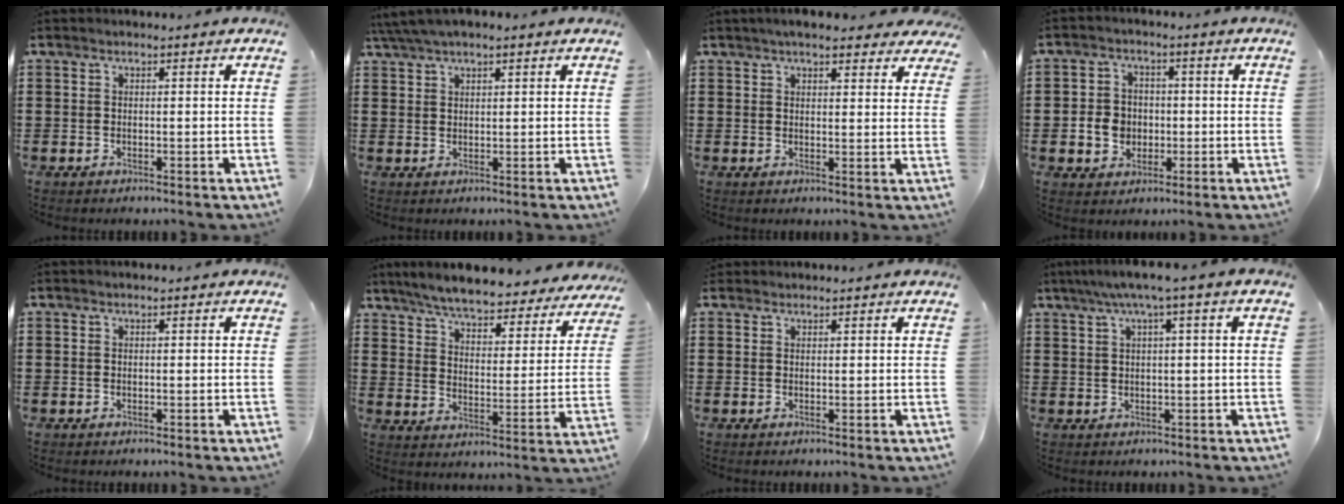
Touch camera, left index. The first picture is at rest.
{"total": 2.9, "force": [2.2, 0.6, 1.8], "torque": [-0.040, 0.004, 0.042]}
{"total": 4.4, "force": [3.8, 1.2, 2.0], "torque": [-0.041, -0.003, 0.068]}
{"total": 4.8, "force": [-0.8, 4.2, 2.1], "torque": [-0.050, 0.010, -0.016]}
{"total": 0.0}
{"total": 6.1, "force": [5.9, 0.2, 1.7], "torque": [-0.062, -0.041, 0.100]}
{"total": 0.7, "force": [0.7, 0.3, 0.1], "torque": [-0.004, 0.000, 0.014]}
{"total": 3.1, "force": [0.8, -0.3, 3.0], "torque": [-0.058, -0.003, 0.009]}